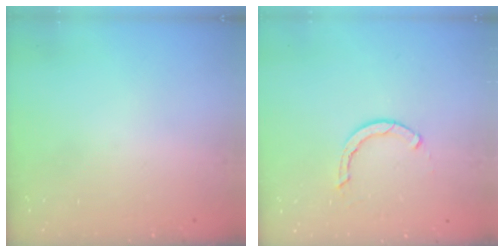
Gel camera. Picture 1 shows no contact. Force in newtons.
{"total": 2.3, "press": 2.3, "slide": 0.1}